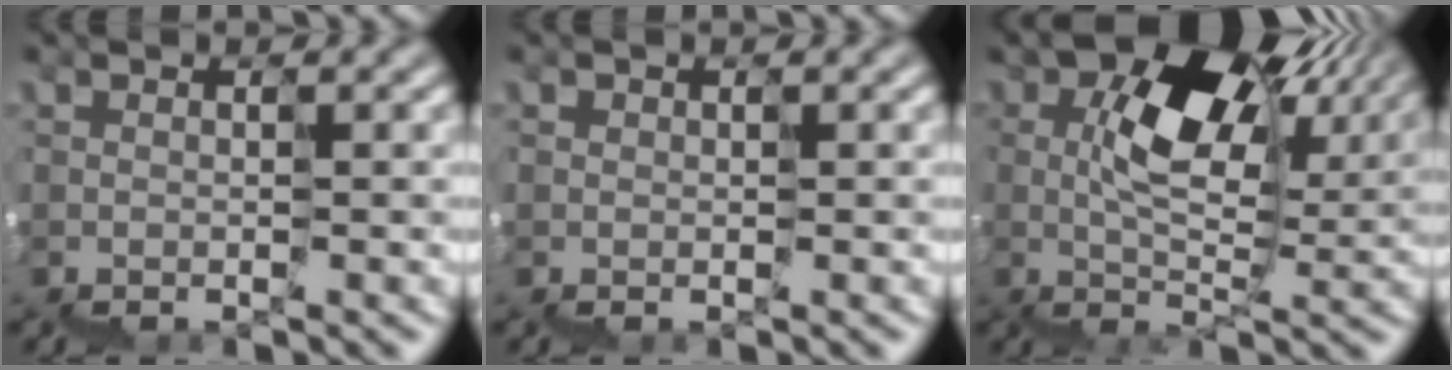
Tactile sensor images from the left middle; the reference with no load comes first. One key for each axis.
{"total": 0.8, "fx": 0.5, "fy": 0.6, "fz": 0.1, "tx": -0.013, "ty": 0.004, "tz": 0.008}
{"total": 7.8, "fx": 3.6, "fy": 3.6, "fz": 5.9, "tx": -0.102, "ty": 0.020, "tz": 0.056}